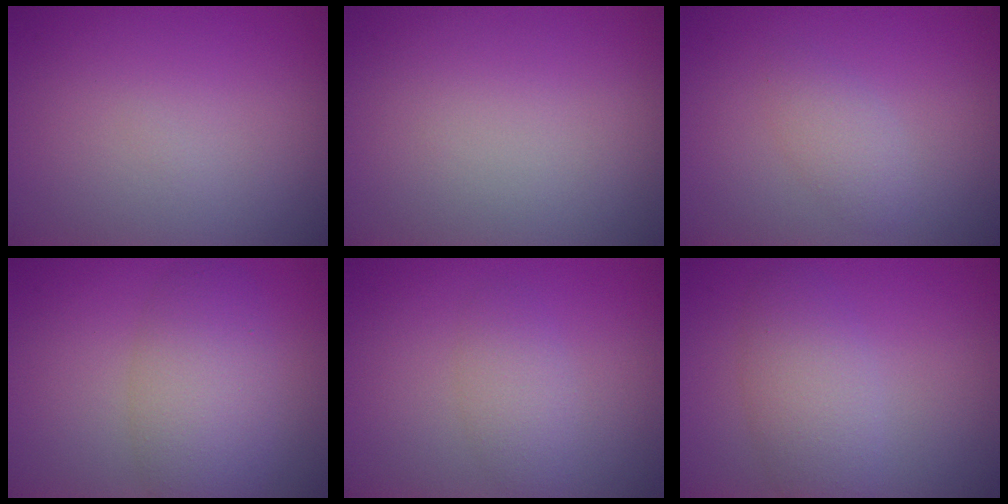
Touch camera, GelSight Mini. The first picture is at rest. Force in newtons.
{"total": 0.0}
{"total": 1.8, "press": 1.8, "slide": 0.1}
{"total": 5.2, "press": 5.2, "slide": 0.2}
{"total": 2.2, "press": 2.2, "slide": 0.1}
{"total": 3.7, "press": 3.7, "slide": 0.2}